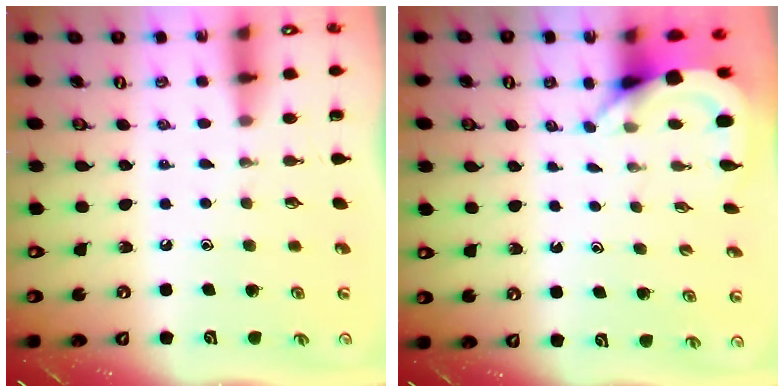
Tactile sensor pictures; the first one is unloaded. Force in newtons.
{"total": 3.8, "press": 3.8, "slide": 0.3}